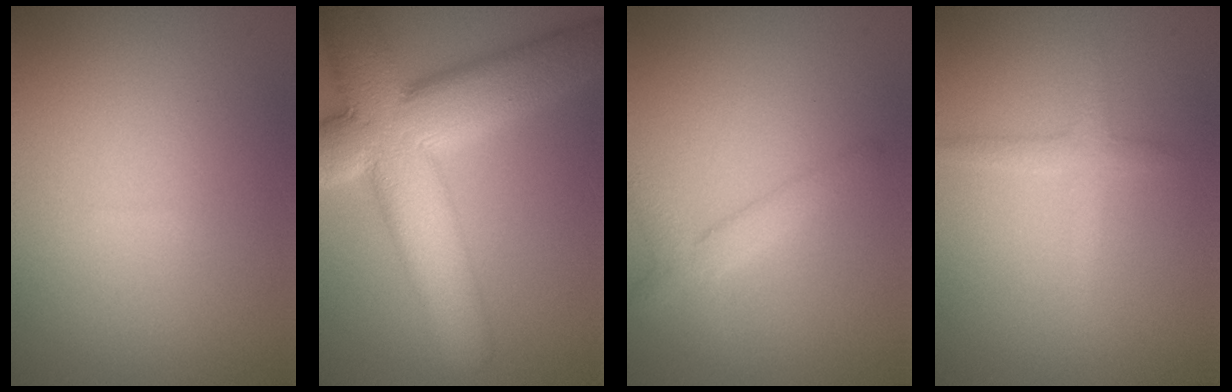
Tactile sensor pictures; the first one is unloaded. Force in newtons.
{"total": 12.7, "press": 12.7, "slide": 1.2}
{"total": 2.2, "press": 2.2, "slide": 0.1}
{"total": 1.7, "press": 1.7, "slide": 0.1}